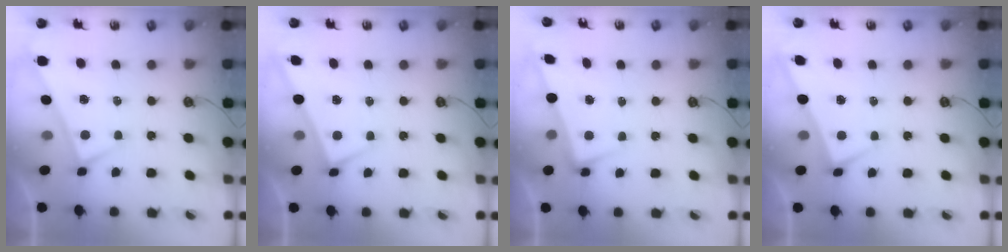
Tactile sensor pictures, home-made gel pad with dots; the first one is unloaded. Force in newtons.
{"total": 1.8, "press": 1.8, "slide": 0.2}
{"total": 3.2, "press": 3.0, "slide": 1.1}
{"total": 1.9, "press": 1.9, "slide": 0.1}